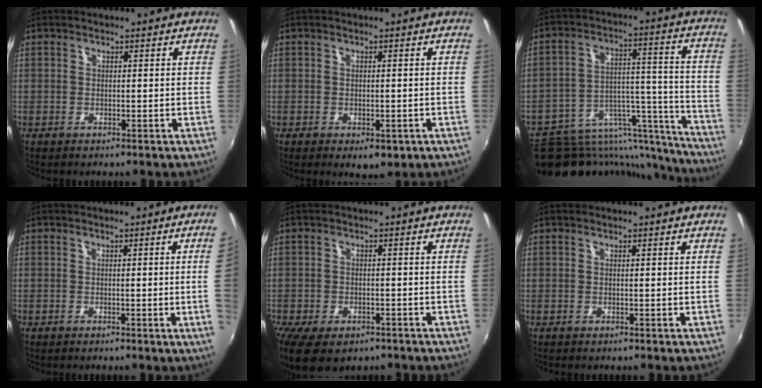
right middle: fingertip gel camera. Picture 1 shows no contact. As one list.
[{"total": 3.5, "force": [-1.5, 2.0, 2.4], "torque": [-0.042, -0.015, -0.018]}, {"total": 22.6, "force": [-17.9, 10.2, 9.3], "torque": [-0.142, 0.039, -0.230]}, {"total": 4.2, "force": [0.1, -2.1, 3.7], "torque": [-0.060, -0.010, 0.006]}, {"total": 9.7, "force": [-6.4, 4.8, 5.5], "torque": [-0.128, -0.038, -0.099]}, {"total": 0.0}]